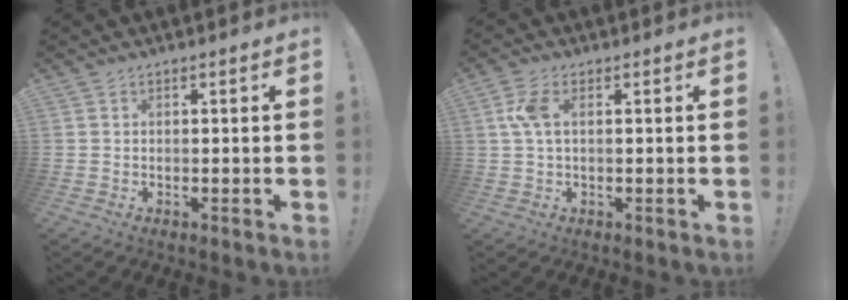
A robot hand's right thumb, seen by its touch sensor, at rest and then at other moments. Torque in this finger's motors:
{"motor_torque": [0.00, 0.00, 0.08, -0.04, 0.00]}